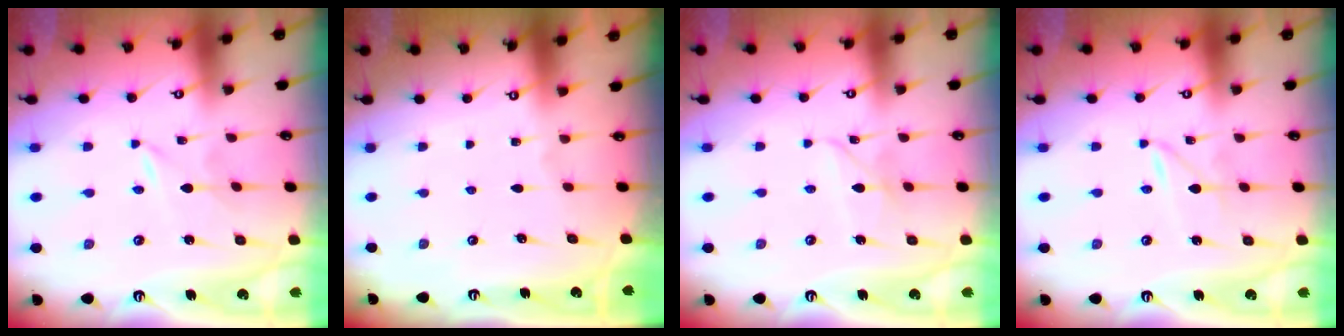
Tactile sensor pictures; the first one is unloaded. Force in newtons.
{"total": 0.0}
{"total": 3.9, "press": 3.9, "slide": 0.3}
{"total": 1.2, "press": 1.1, "slide": 0.2}